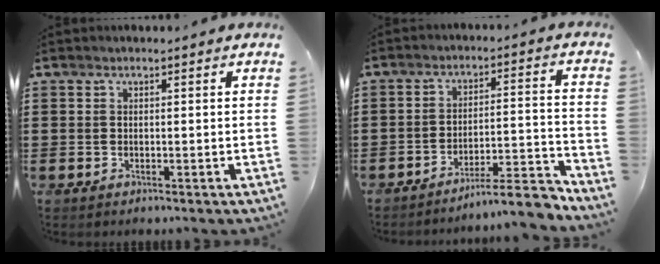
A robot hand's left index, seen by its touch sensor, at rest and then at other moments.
{"total": 7.6, "force": [-6.9, 0.2, 3.1], "torque": [-0.038, 0.010, -0.129]}